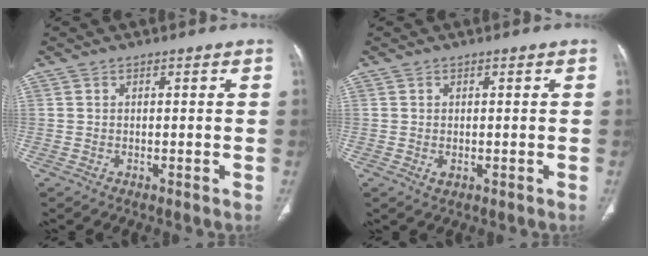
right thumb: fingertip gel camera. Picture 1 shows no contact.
{"total": 1.2, "force": [-0.2, 0.8, 0.9], "torque": [-0.014, -0.003, 0.003]}